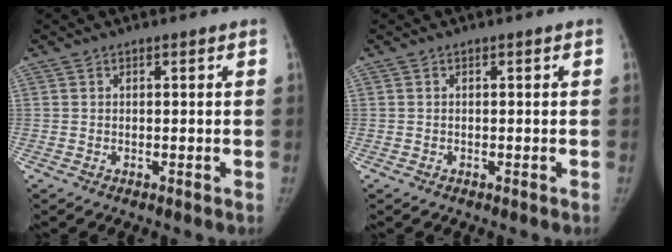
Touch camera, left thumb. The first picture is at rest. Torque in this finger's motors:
{"motor_torque": [-0.25, 1.54, 1.12, -0.22, 0.02]}